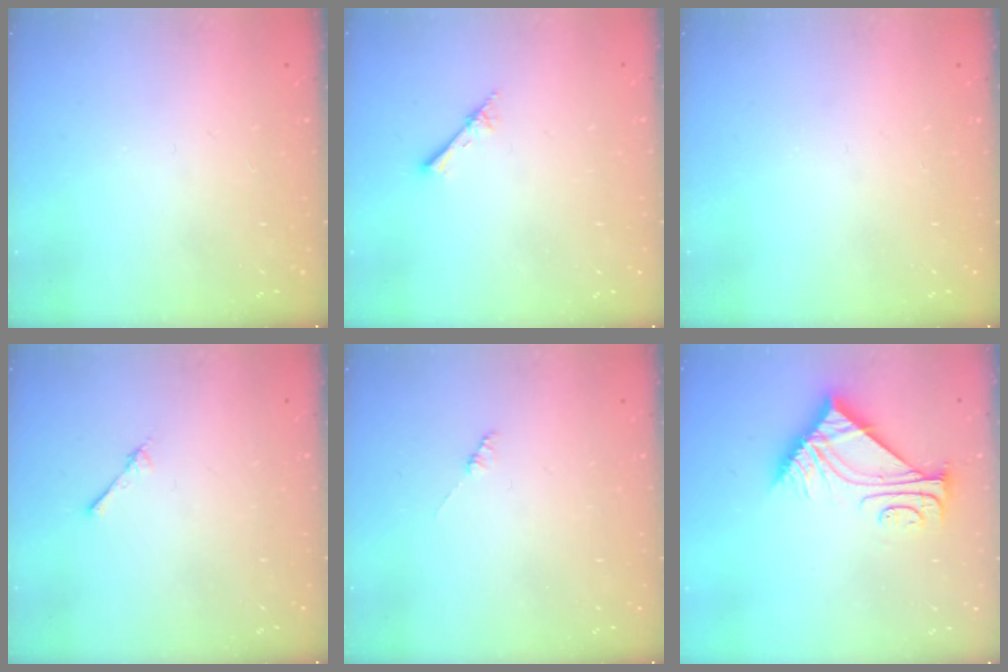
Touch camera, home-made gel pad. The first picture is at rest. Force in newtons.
{"total": 2.4, "press": 2.4, "slide": 0.3}
{"total": 0.0}
{"total": 2.4, "press": 2.4, "slide": 0.3}
{"total": 0.9, "press": 0.8, "slide": 0.2}
{"total": 9.0, "press": 9.0, "slide": 0.1}